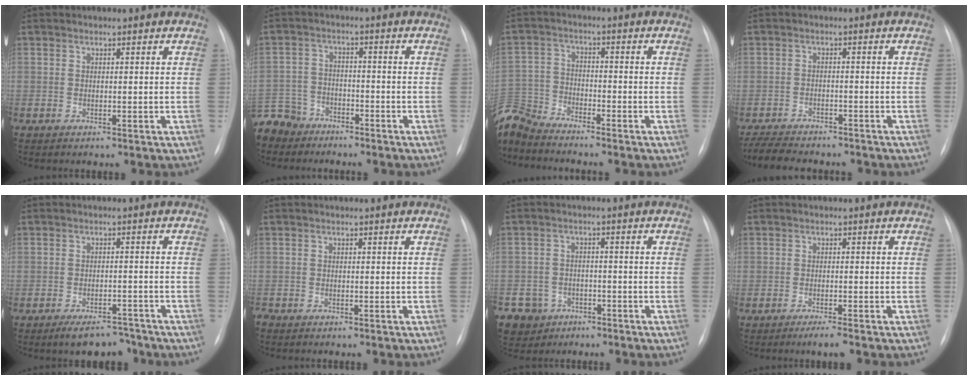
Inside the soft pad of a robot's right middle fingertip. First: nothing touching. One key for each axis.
{"total": 9.6, "fx": -7.9, "fy": 5.3, "fz": 1.2, "tx": -0.044, "ty": 0.000, "tz": -0.148}
{"total": 8.9, "fx": -8.7, "fy": 1.3, "fz": 1.2, "tx": -0.037, "ty": 0.004, "tz": -0.178}
{"total": 10.0, "fx": -8.9, "fy": 2.6, "fz": 3.7, "tx": -0.069, "ty": -0.007, "tz": -0.131}
{"total": 5.7, "fx": -4.7, "fy": 2.3, "fz": 2.3, "tx": -0.029, "ty": -0.001, "tz": -0.069}
{"total": 0.7, "fx": -0.6, "fy": 0.2, "fz": 0.1, "tx": -0.002, "ty": -0.001, "tz": -0.011}
{"total": 7.1, "fx": -4.1, "fy": 5.8, "fz": 0.5, "tx": -0.015, "ty": 0.007, "tz": -0.062}
{"total": 2.2, "fx": -1.7, "fy": 0.0, "fz": 1.5, "tx": -0.028, "ty": -0.005, "tz": -0.029}